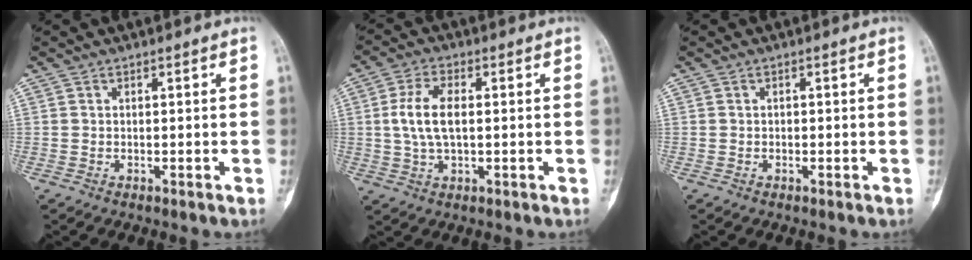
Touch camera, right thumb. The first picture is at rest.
{"total": 7.7, "force": [0.5, 3.8, 6.6], "torque": [-0.139, 0.007, 0.009]}
{"total": 0.0}